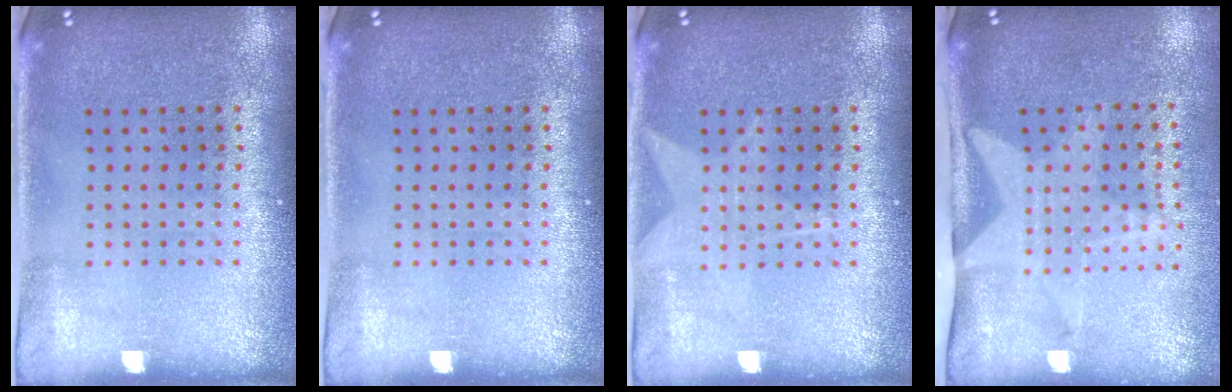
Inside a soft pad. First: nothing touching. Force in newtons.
{"total": 0.0}
{"total": 1.3, "press": 1.3, "slide": 0.1}
{"total": 2.1, "press": 1.5, "slide": 1.4}